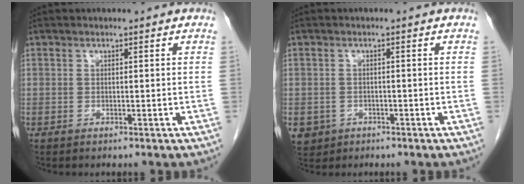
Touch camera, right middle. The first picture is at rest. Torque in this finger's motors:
{"motor_torque": [0.15, -0.07, 0.09, 0.00]}